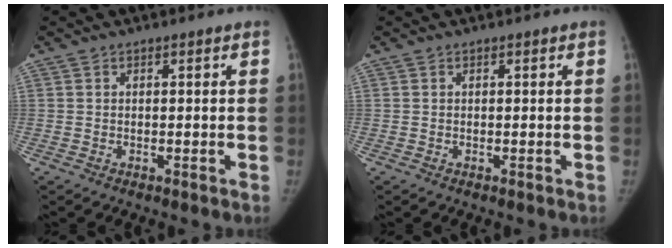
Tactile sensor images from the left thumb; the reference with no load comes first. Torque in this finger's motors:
{"motor_torque": [0.00, 0.00, 0.02, -0.02, 0.00]}